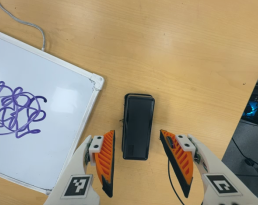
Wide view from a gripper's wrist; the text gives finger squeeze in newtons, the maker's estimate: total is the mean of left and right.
{"total": 0.0}